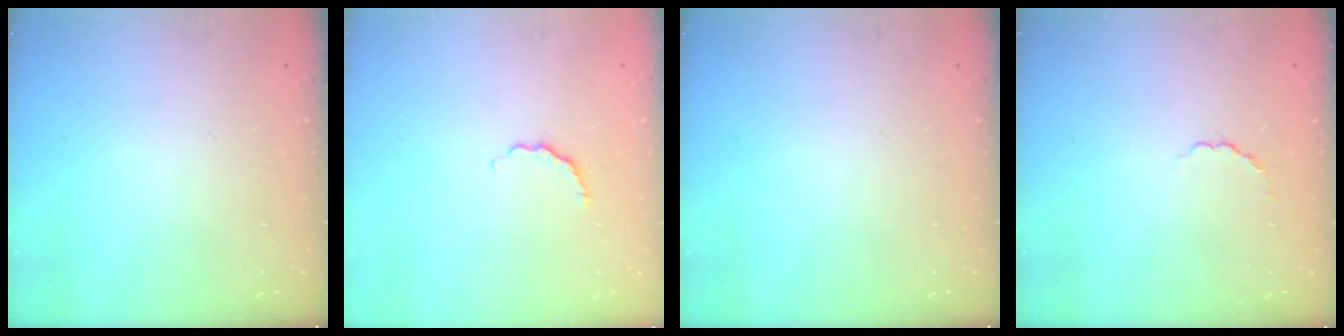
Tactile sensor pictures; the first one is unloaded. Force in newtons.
{"total": 3.4, "press": 3.3, "slide": 0.6}
{"total": 0.0}
{"total": 2.5, "press": 2.3, "slide": 0.9}